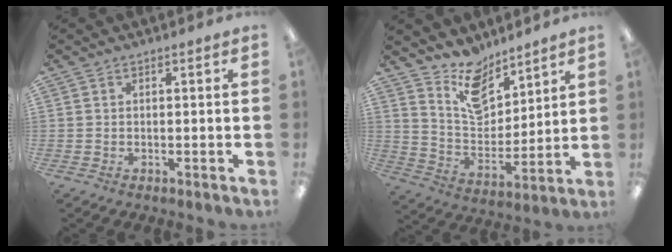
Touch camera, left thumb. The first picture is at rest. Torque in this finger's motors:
{"motor_torque": [0.35, 0.20, -0.17, -0.41, 0.16]}